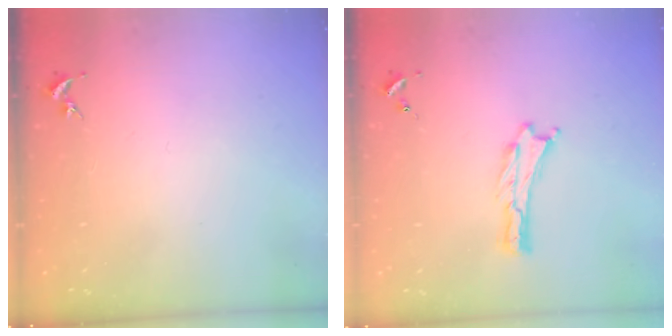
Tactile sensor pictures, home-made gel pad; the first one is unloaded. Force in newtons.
{"total": 0.0}